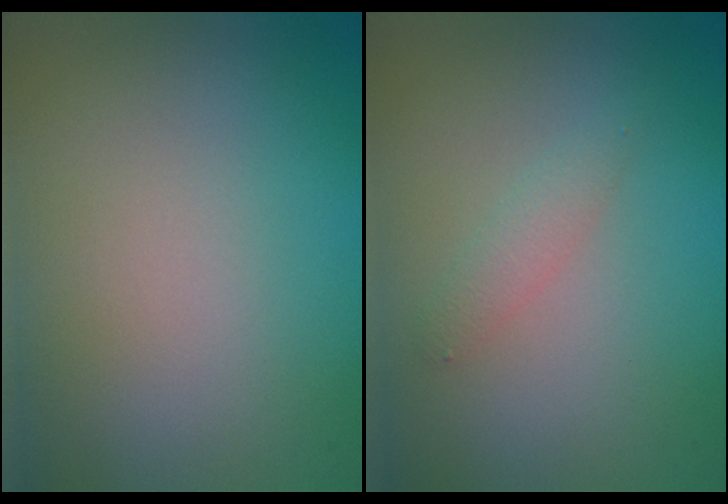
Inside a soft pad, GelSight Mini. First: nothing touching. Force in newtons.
{"total": 1.3, "press": 1.3, "slide": 0.0}